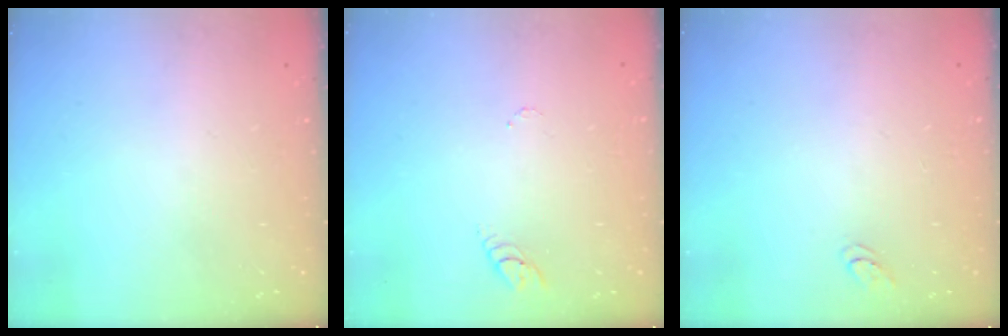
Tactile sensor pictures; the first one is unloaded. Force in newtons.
{"total": 2.9, "press": 2.9, "slide": 0.4}
{"total": 4.2, "press": 4.2, "slide": 0.4}